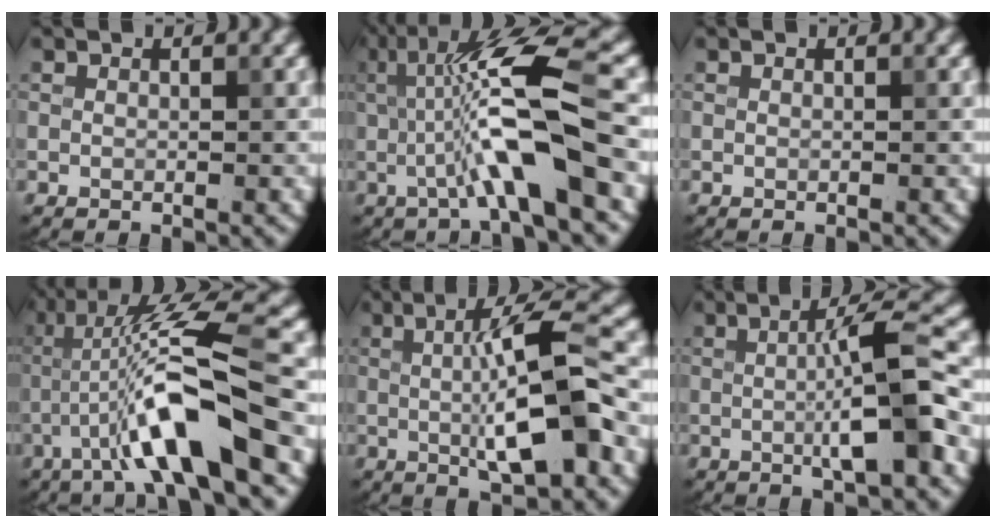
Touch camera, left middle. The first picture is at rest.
{"total": 8.5, "force": [-0.9, 1.2, 8.3], "torque": [-0.140, 0.010, -0.016]}
{"total": 0.0}
{"total": 9.6, "force": [-2.9, 1.3, 9.1], "torque": [-0.159, 0.017, -0.056]}
{"total": 8.7, "force": [0.1, 1.8, 8.6], "torque": [-0.125, -0.004, 0.002]}
{"total": 7.1, "force": [-0.3, 1.1, 7.0], "torque": [-0.108, 0.006, -0.007]}